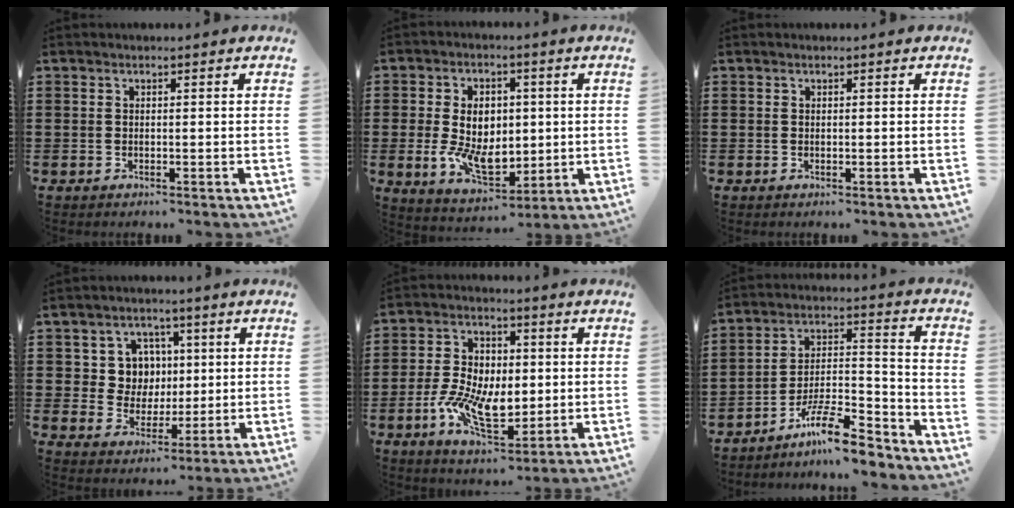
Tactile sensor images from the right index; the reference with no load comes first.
{"total": 8.9, "force": [0.0, 6.1, 6.5], "torque": [-0.122, 0.004, -0.004]}
{"total": 0.0}
{"total": 6.8, "force": [1.5, 6.3, 2.2], "torque": [-0.066, 0.018, 0.026]}
{"total": 9.7, "force": [-1.8, 5.7, 7.6], "torque": [-0.175, 0.006, -0.037]}
{"total": 11.5, "force": [-9.4, 2.2, 6.3], "torque": [-0.104, 0.036, -0.179]}